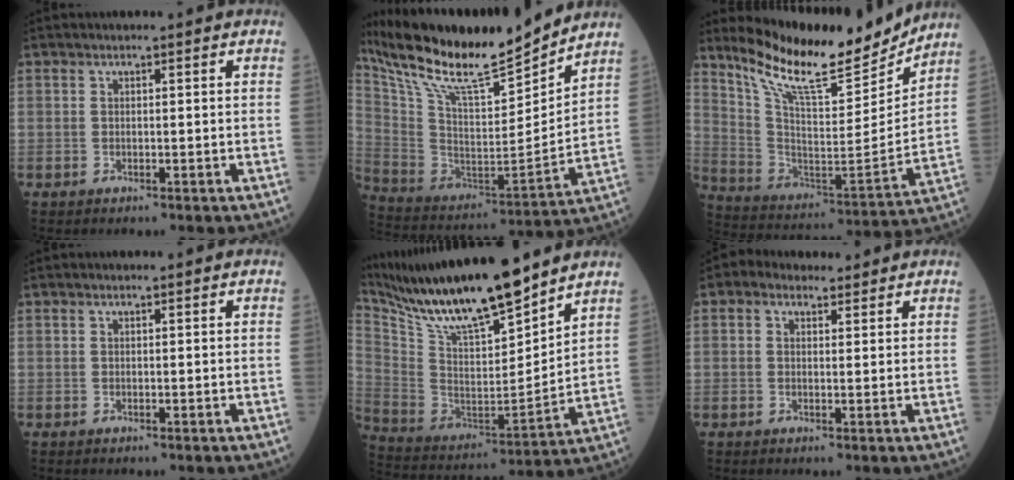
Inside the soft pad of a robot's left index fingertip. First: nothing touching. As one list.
[{"total": 22.3, "force": [19.1, 2.1, 11.3], "torque": [-0.214, -0.012, 0.333]}, {"total": 17.9, "force": [15.7, 2.9, 8.1], "torque": [-0.152, -0.039, 0.265]}, {"total": 0.0}, {"total": 19.9, "force": [16.8, 1.9, 10.6], "torque": [-0.206, -0.011, 0.308]}, {"total": 3.4, "force": [2.1, 2.3, 1.4], "torque": [-0.028, 0.023, 0.035]}]